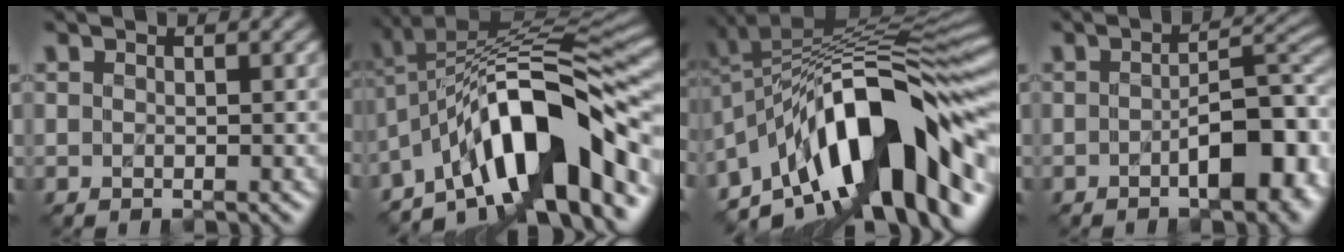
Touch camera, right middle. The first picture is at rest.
{"total": 12.1, "force": [-5.8, 3.4, 10.1], "torque": [-0.148, 0.021, -0.108]}
{"total": 14.8, "force": [-6.1, 5.3, 12.4], "torque": [-0.178, 0.031, -0.116]}
{"total": 7.5, "force": [-2.4, 3.1, 6.4], "torque": [-0.083, 0.009, -0.039]}